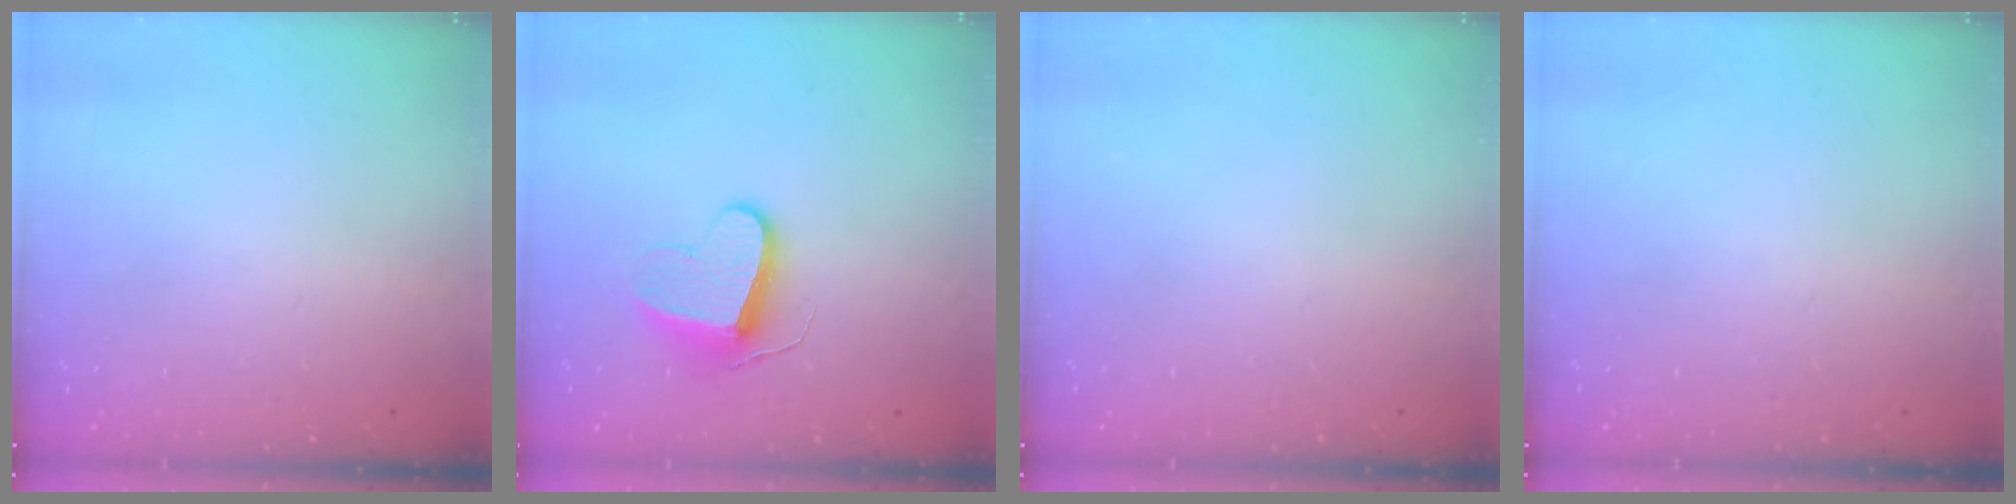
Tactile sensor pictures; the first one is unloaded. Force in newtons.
{"total": 9.2, "press": 9.2, "slide": 0.3}
{"total": 0.0}
{"total": 0.0}